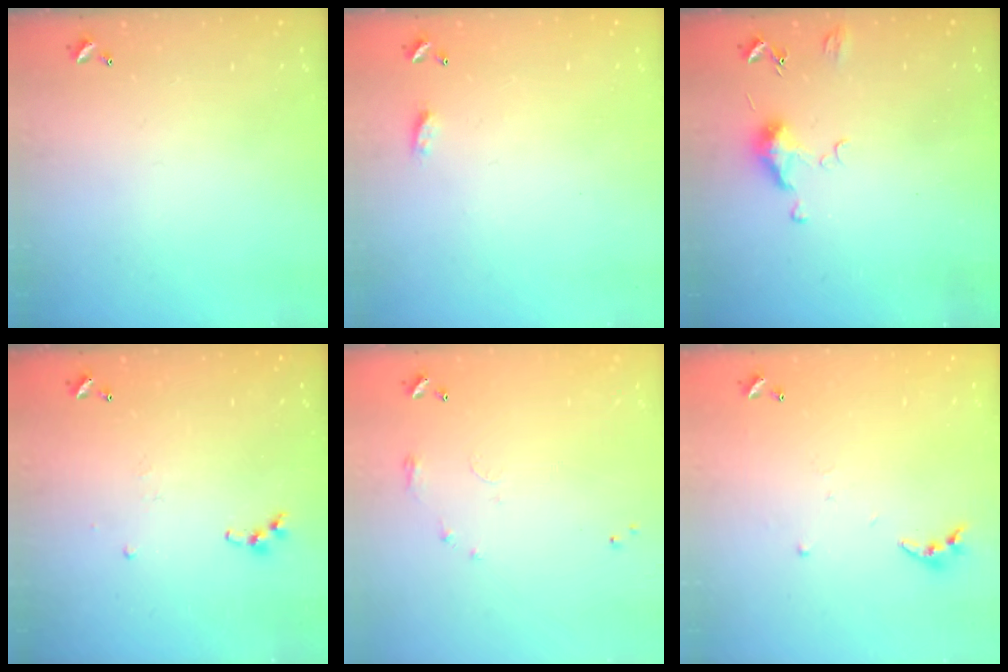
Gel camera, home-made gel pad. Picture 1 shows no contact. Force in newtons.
{"total": 3.1, "press": 3.0, "slide": 0.4}
{"total": 5.9, "press": 5.8, "slide": 0.9}
{"total": 7.2, "press": 7.1, "slide": 0.7}
{"total": 6.3, "press": 6.3, "slide": 0.9}
{"total": 3.8, "press": 3.8, "slide": 0.3}